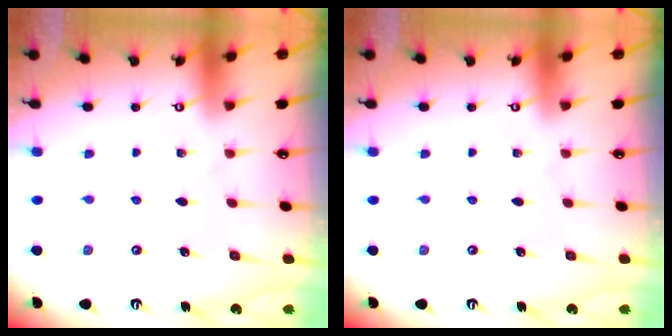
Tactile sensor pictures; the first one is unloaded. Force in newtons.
{"total": 0.0}